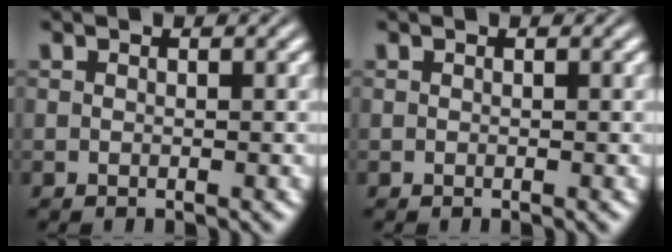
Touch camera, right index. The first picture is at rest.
{"total": 0.0}